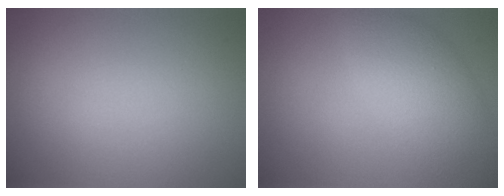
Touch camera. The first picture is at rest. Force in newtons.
{"total": 5.2, "press": 5.2, "slide": 0.2}